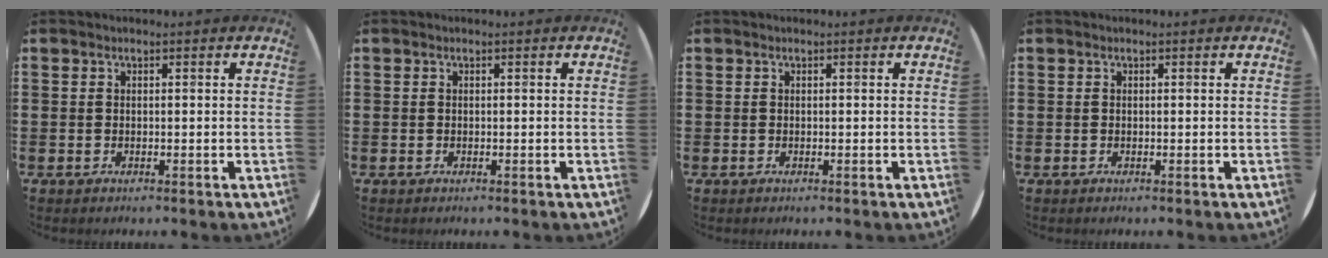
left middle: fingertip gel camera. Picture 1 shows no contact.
{"total": 0.0}
{"total": 0.0}
{"total": 0.0}